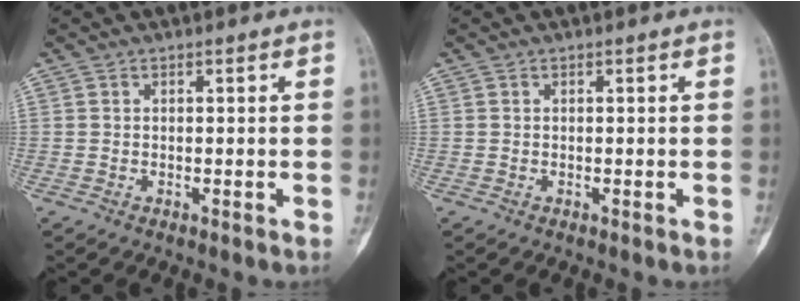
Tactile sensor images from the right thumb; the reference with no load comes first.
{"total": 0.0}